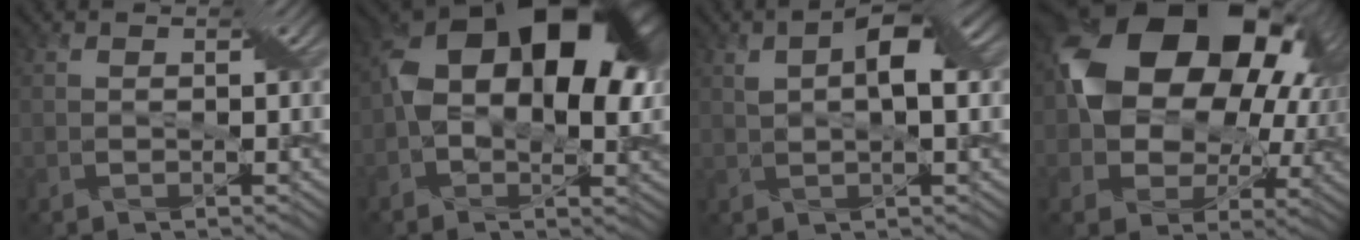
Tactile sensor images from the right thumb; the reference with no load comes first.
{"total": 19.2, "force": [3.8, 11.6, 14.8], "torque": [-0.239, 0.002, 0.069]}
{"total": 6.2, "force": [1.8, 2.5, 5.4], "torque": [-0.099, 0.011, 0.029]}
{"total": 19.0, "force": [4.3, 13.5, 12.6], "torque": [-0.244, -0.003, 0.091]}